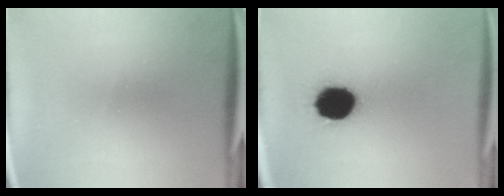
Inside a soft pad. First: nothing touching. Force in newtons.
{"total": 15.0}